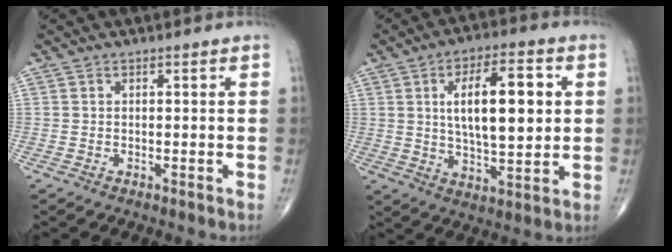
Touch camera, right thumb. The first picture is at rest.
{"total": 15.4, "force": [3.0, 6.3, 13.7], "torque": [-0.205, -0.004, 0.051]}